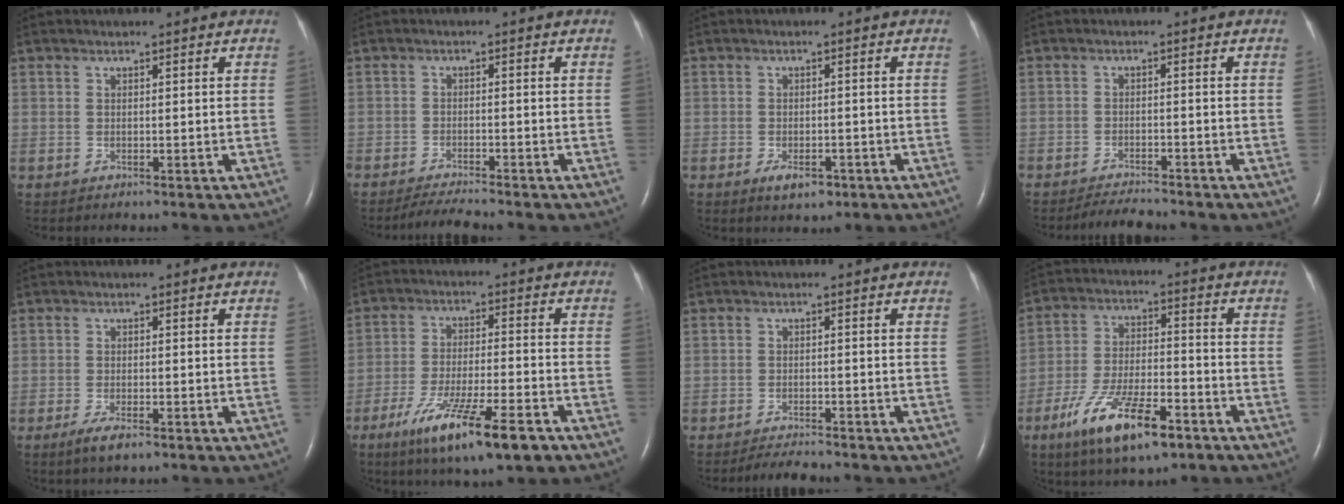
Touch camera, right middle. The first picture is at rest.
{"total": 4.3, "force": [-3.9, -0.3, 1.6], "torque": [-0.034, -0.018, -0.068]}
{"total": 3.3, "force": [-1.9, 1.5, 2.3], "torque": [-0.039, -0.002, -0.025]}
{"total": 4.4, "force": [-4.1, 0.3, 1.6], "torque": [-0.032, -0.016, -0.068]}
{"total": 3.3, "force": [-2.1, 1.0, 2.4], "torque": [-0.049, -0.005, -0.035]}
{"total": 13.7, "force": [-8.2, 1.7, 10.8], "torque": [-0.189, -0.030, -0.137]}
{"total": 3.4, "force": [-3.2, 0.1, 0.9], "torque": [-0.022, -0.014, -0.053]}
{"total": 13.4, "force": [-7.9, 3.7, 10.2], "torque": [-0.195, -0.009, -0.134]}